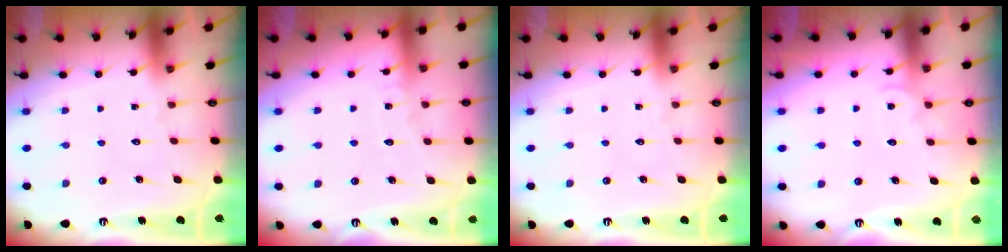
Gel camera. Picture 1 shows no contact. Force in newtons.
{"total": 3.5, "press": 3.4, "slide": 0.3}
{"total": 0.0}
{"total": 4.5, "press": 4.5, "slide": 0.5}